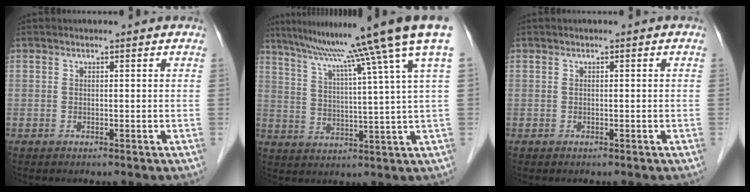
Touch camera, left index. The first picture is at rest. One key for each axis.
{"total": 17.5, "fx": 12.6, "fy": -2.3, "fz": 11.9, "tx": -0.186, "ty": 0.002, "tz": 0.171}
{"total": 0.0}